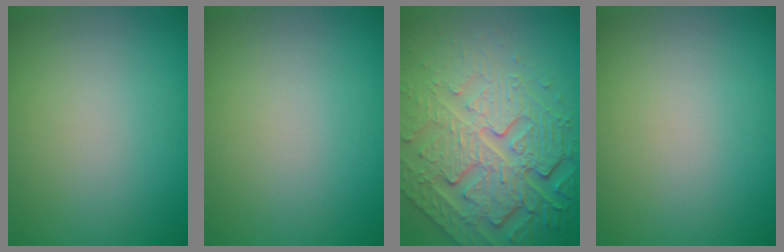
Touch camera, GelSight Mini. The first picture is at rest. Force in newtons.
{"total": 0.0}
{"total": 7.8, "press": 6.0, "slide": 5.0}
{"total": 0.0}